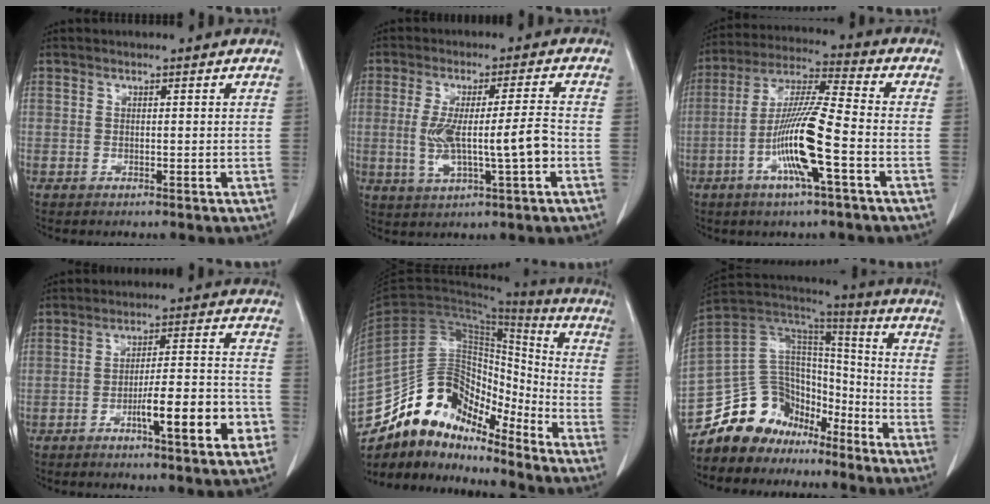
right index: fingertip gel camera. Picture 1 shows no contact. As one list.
[{"total": 9.2, "force": [-1.5, 0.6, 9.1], "torque": [-0.172, 0.005, -0.021]}, {"total": 12.8, "force": [-4.2, 0.4, 12.1], "torque": [-0.240, -0.001, -0.084]}, {"total": 11.6, "force": [-4.7, 1.4, 10.5], "torque": [-0.158, 0.009, -0.069]}, {"total": 15.9, "force": [-13.3, 6.4, 5.8], "torque": [-0.091, 0.074, -0.240]}, {"total": 15.0, "force": [-11.9, 8.5, 3.1], "torque": [-0.053, 0.089, -0.213]}]